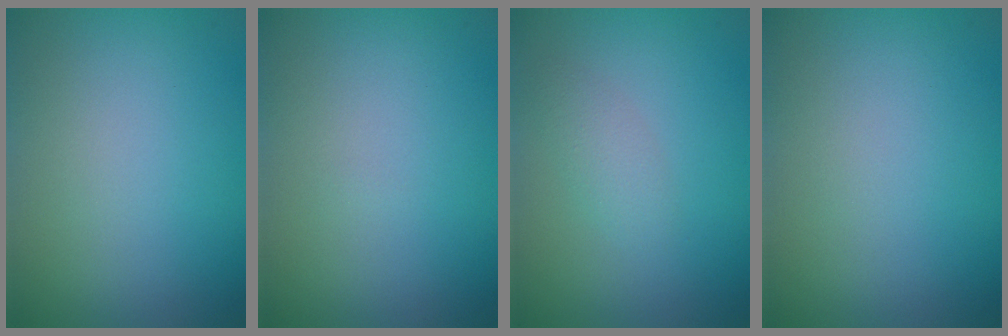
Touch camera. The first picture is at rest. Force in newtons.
{"total": 0.0}
{"total": 1.4, "press": 1.4, "slide": 0.1}
{"total": 0.0}